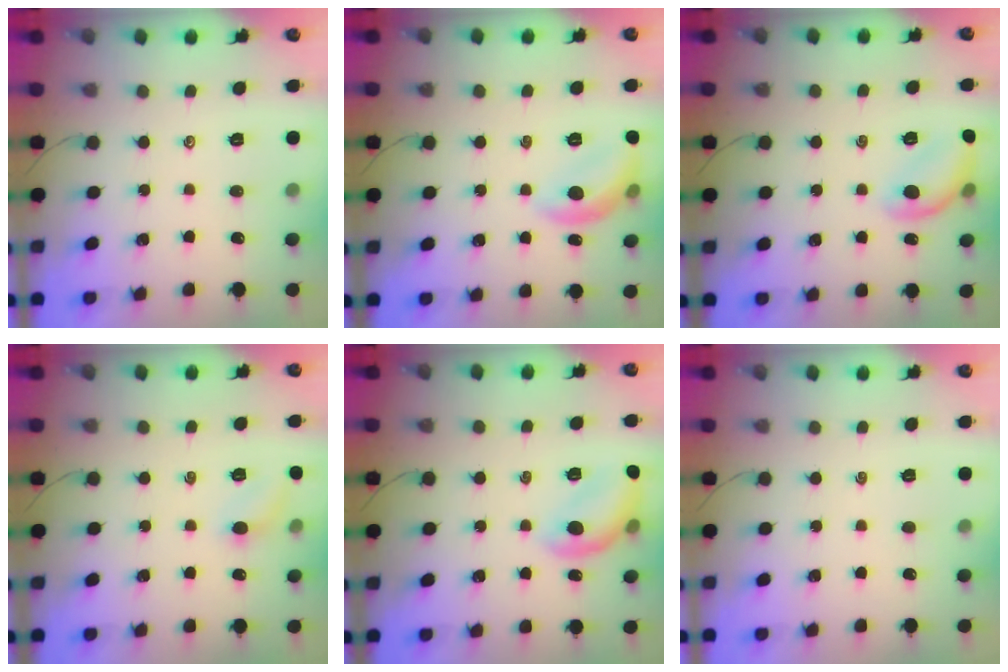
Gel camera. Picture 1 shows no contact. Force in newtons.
{"total": 10.6, "press": 10.6, "slide": 0.3}
{"total": 11.8, "press": 11.8, "slide": 0.5}
{"total": 6.2, "press": 5.9, "slide": 1.9}
{"total": 12.6, "press": 12.6, "slide": 0.9}
{"total": 0.0}